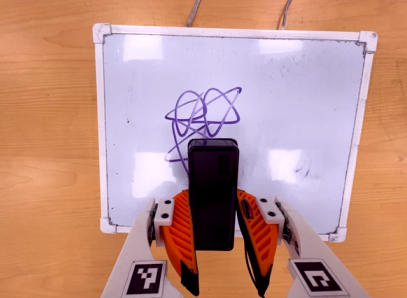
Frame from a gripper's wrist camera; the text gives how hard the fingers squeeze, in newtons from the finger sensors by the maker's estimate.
{"total": 4.5, "left": 3.1, "right": 5.8}